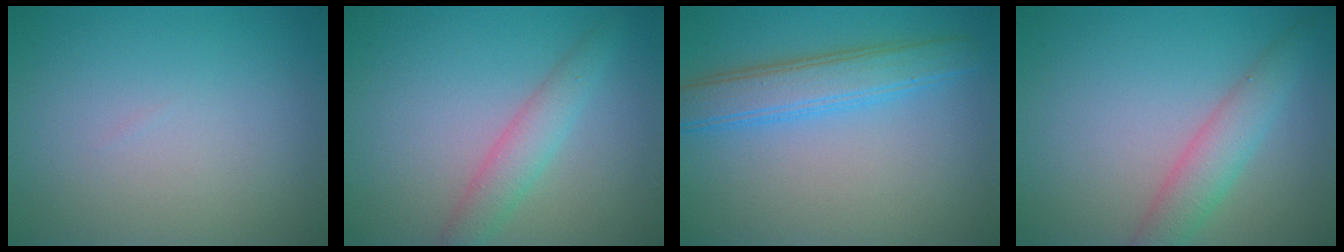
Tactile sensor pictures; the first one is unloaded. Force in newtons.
{"total": 2.9, "press": 2.9, "slide": 0.1}
{"total": 4.4, "press": 4.4, "slide": 0.1}
{"total": 3.4, "press": 3.4, "slide": 0.2}